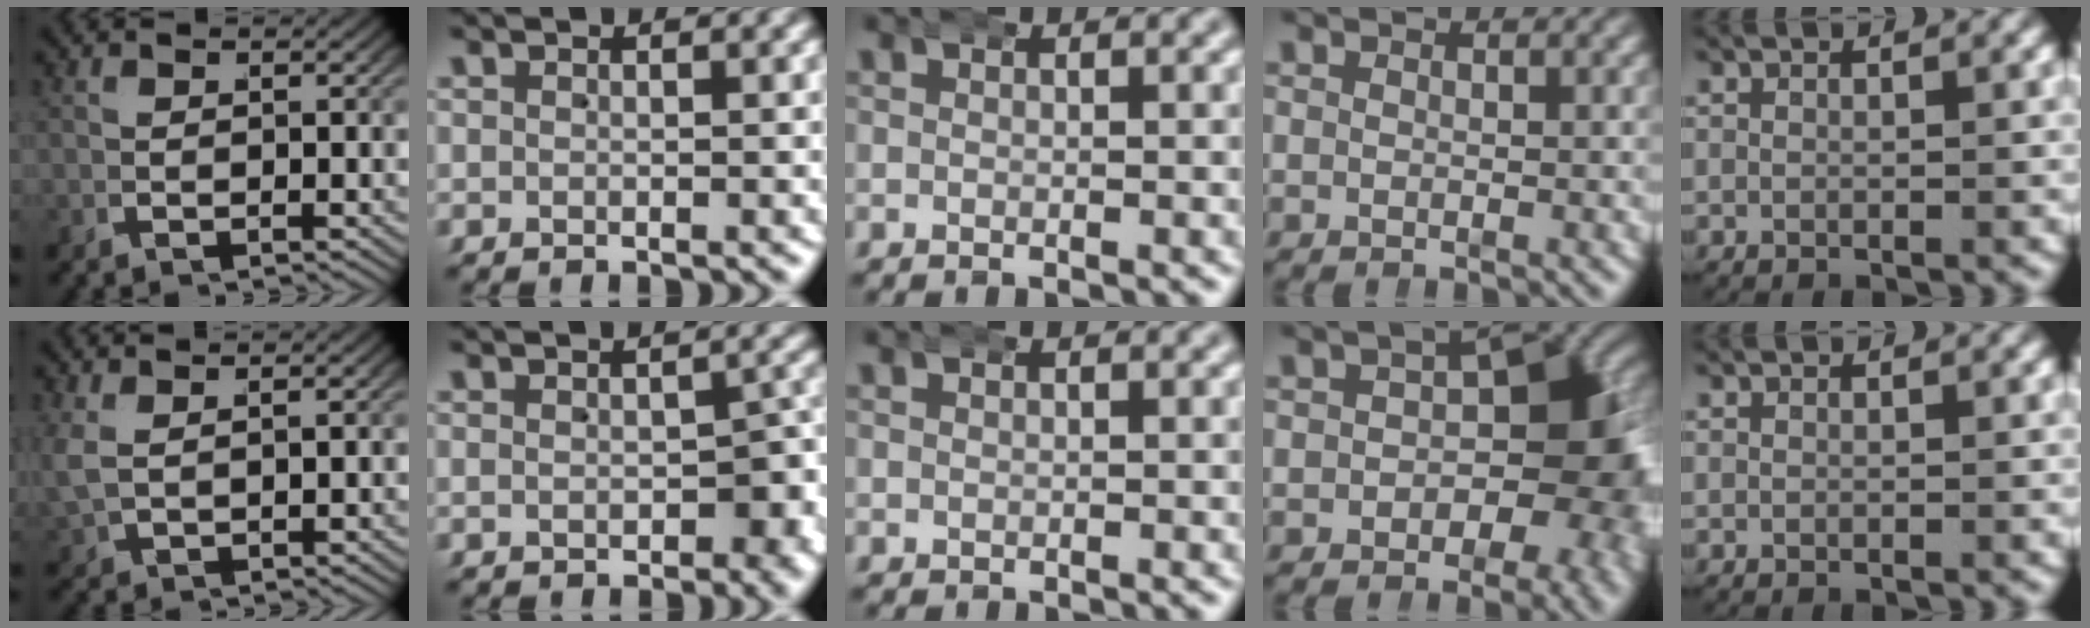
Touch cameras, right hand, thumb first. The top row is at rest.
{"thumb": {"total": 2.4, "force": [1.4, 1.4, 1.4], "torque": [-0.039, 0.000, 0.035]}, "index": {"total": 3.2, "force": [-1.1, 1.8, 2.4], "torque": [-0.027, -0.004, -0.012]}, "ring": {"total": 10.3, "force": [-0.4, 6.3, 8.0], "torque": [-0.078, -0.008, -0.002]}}